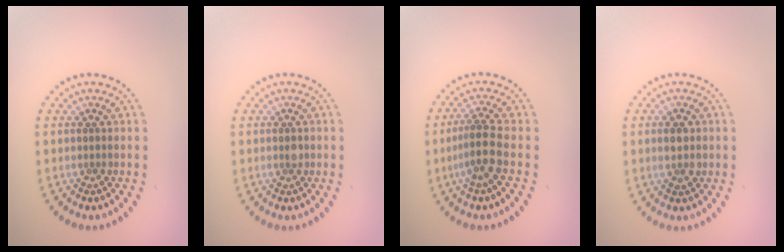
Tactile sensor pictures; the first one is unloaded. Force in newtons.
{"total": 1.0, "press": 0.9, "slide": 0.1}
{"total": 2.9, "press": 2.4, "slide": 1.7}
{"total": 1.9, "press": 1.9, "slide": 0.2}